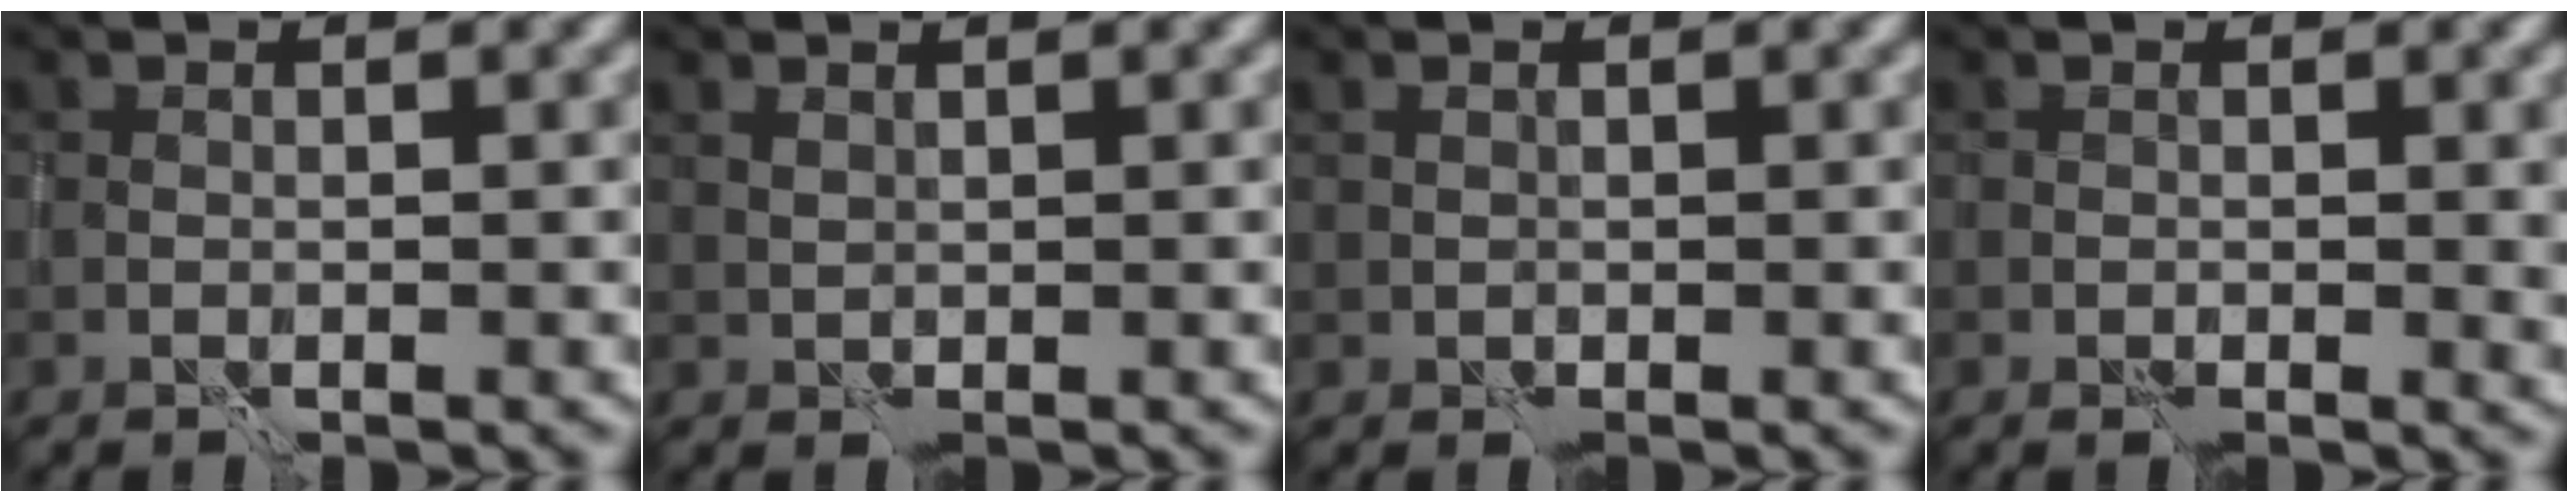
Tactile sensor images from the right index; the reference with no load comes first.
{"total": 0.6, "force": [0.5, 0.1, 0.1], "torque": [-0.003, 0.003, 0.012]}
{"total": 0.0}
{"total": 1.8, "force": [-0.4, 0.8, 1.6], "torque": [-0.021, -0.006, -0.006]}